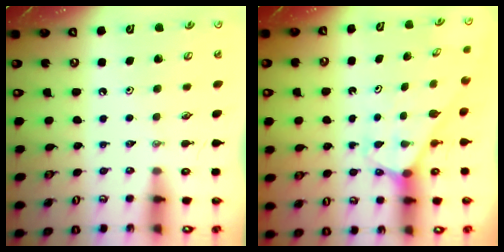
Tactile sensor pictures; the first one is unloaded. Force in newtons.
{"total": 2.5, "press": 2.5, "slide": 0.1}